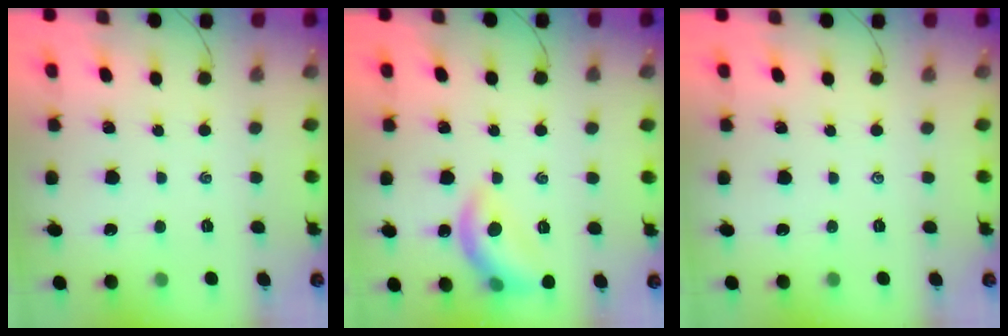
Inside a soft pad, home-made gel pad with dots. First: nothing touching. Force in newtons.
{"total": 11.5, "press": 11.5, "slide": 0.7}
{"total": 0.0}